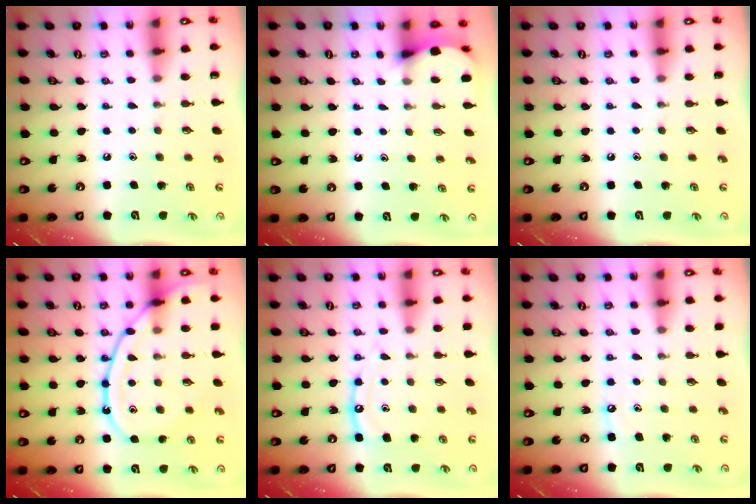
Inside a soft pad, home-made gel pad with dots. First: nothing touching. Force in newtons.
{"total": 2.9, "press": 2.9, "slide": 0.3}
{"total": 0.0}
{"total": 15.1, "press": 15.1, "slide": 1.1}
{"total": 9.6, "press": 9.6, "slide": 0.8}
{"total": 4.4, "press": 4.4, "slide": 0.6}